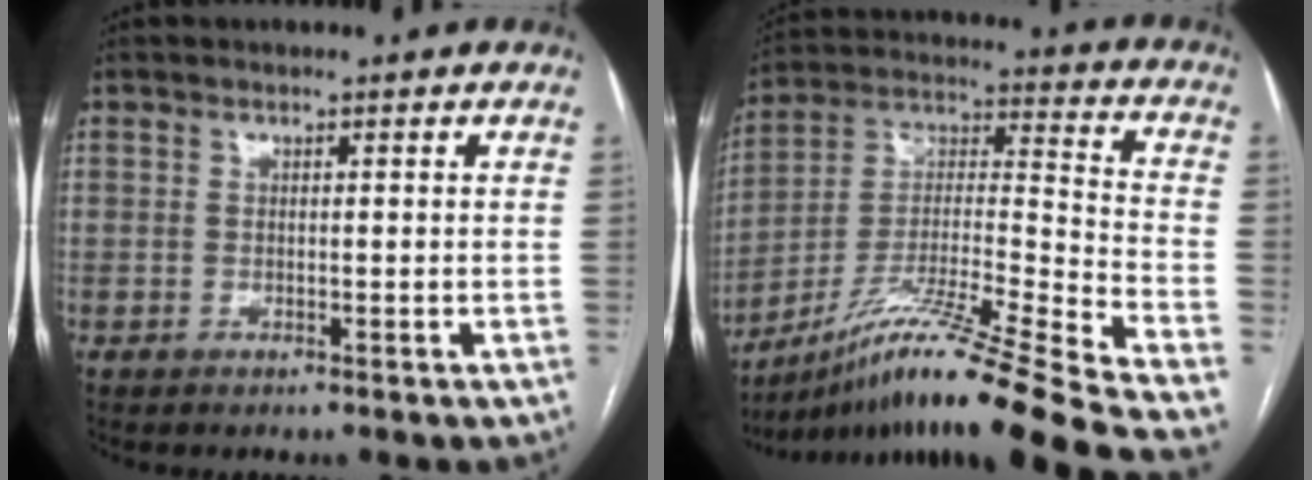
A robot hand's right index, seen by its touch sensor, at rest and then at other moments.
{"total": 24.8, "force": [-19.7, -2.1, 14.9], "torque": [-0.231, -0.009, -0.346]}